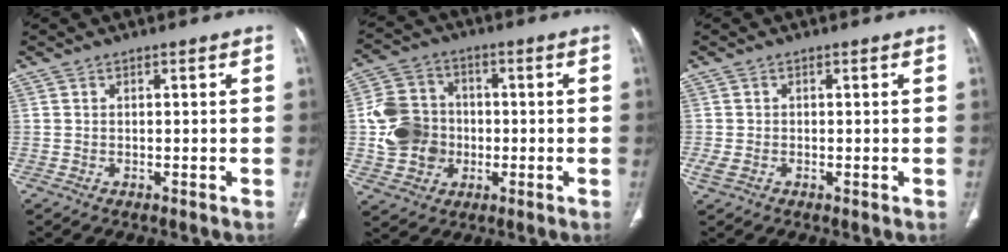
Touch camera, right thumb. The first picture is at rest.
{"total": 12.4, "force": [-1.1, 10.9, 5.9], "torque": [-0.094, 0.017, -0.022]}
{"total": 2.0, "force": [-0.6, 1.3, 1.5], "torque": [-0.041, 0.002, -0.009]}